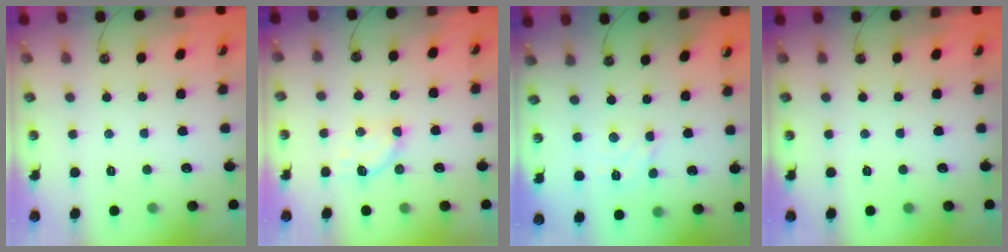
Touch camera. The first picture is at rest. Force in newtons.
{"total": 4.0, "press": 3.9, "slide": 0.6}
{"total": 3.8, "press": 3.8, "slide": 0.4}
{"total": 0.0}